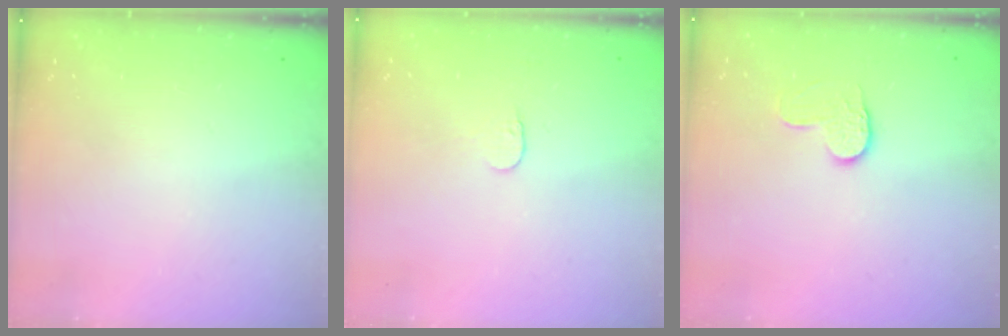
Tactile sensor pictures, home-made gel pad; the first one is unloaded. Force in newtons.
{"total": 3.8, "press": 3.7, "slide": 0.4}
{"total": 6.2, "press": 6.2, "slide": 0.4}